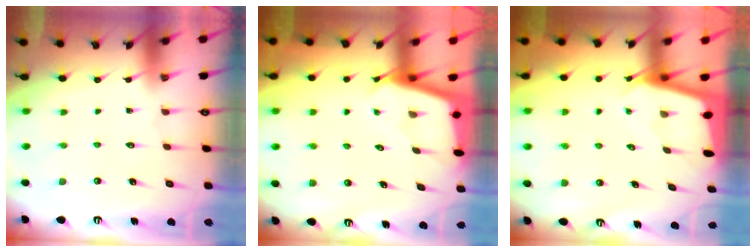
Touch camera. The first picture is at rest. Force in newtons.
{"total": 2.5, "press": 2.5, "slide": 0.1}
{"total": 1.9, "press": 1.9, "slide": 0.3}